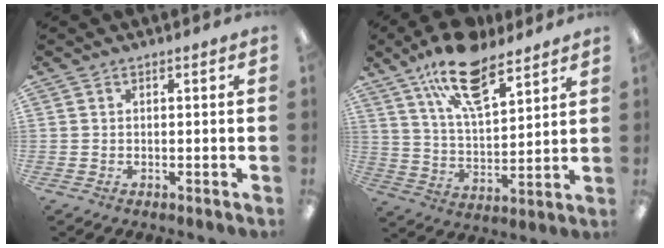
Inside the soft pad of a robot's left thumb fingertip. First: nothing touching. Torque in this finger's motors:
{"motor_torque": [0.23, 0.24, 1.41, -1.37, 0.25]}